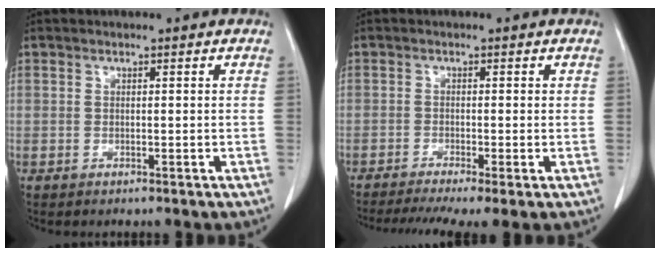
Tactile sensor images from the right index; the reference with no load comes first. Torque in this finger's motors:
{"motor_torque": [1.13, -1.01, 0.14, 0.12]}